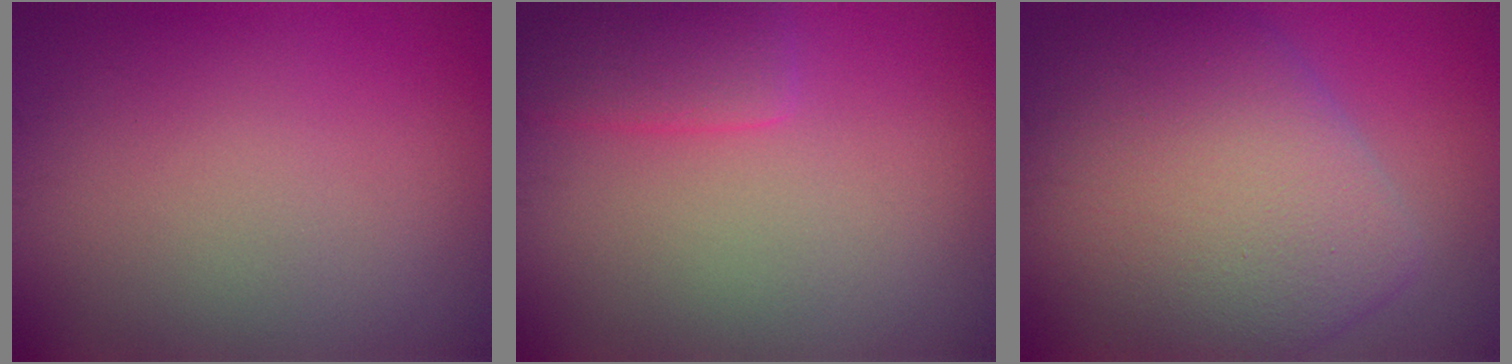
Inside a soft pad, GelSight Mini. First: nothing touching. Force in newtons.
{"total": 3.0, "press": 3.0, "slide": 0.2}
{"total": 12.2, "press": 12.2, "slide": 0.7}